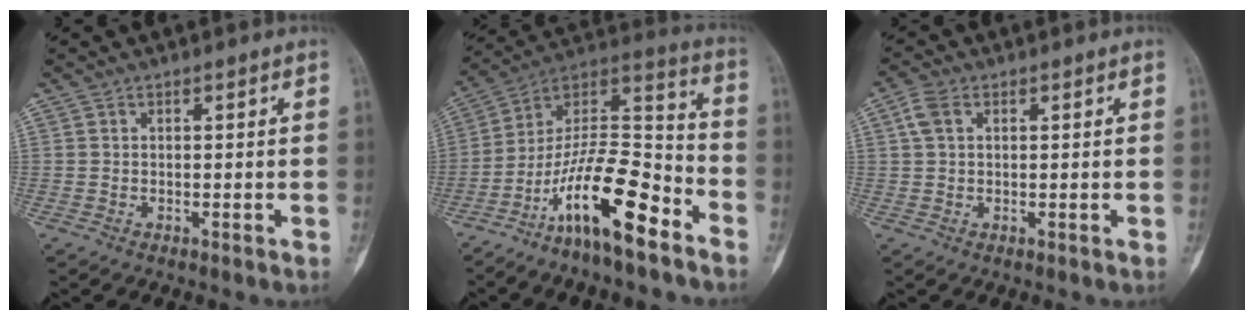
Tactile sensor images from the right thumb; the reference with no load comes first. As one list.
[{"total": 18.3, "force": [-10.8, 5.3, 13.8], "torque": [-0.241, 0.097, -0.192]}, {"total": 3.3, "force": [1.1, 2.0, 2.3], "torque": [-0.055, 0.012, 0.023]}]